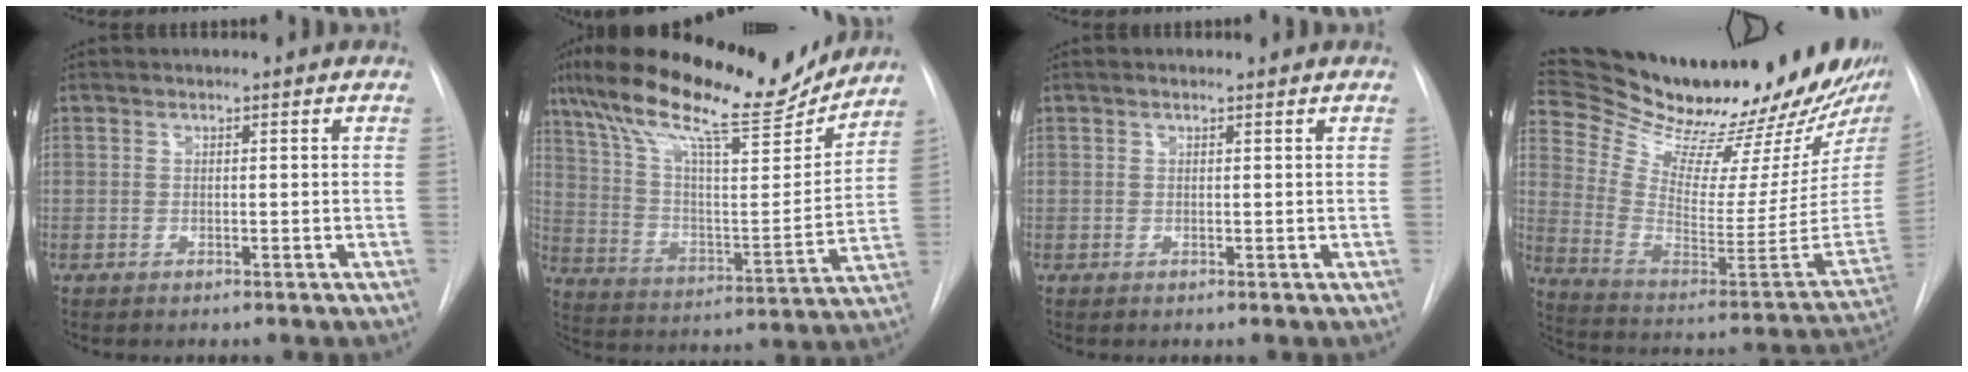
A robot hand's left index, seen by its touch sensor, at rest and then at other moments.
{"total": 22.9, "force": [18.8, 4.5, 12.2], "torque": [-0.217, 0.006, 0.296]}
{"total": 1.0, "force": [0.9, 0.1, 0.4], "torque": [-0.010, 0.013, 0.016]}
{"total": 30.7, "force": [26.9, 5.1, 13.8], "torque": [-0.225, -0.111, 0.373]}